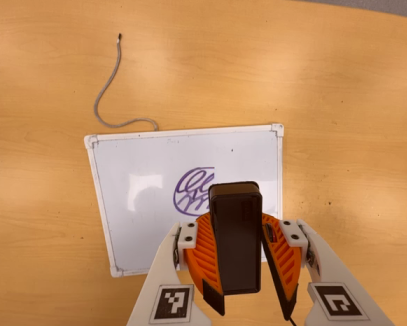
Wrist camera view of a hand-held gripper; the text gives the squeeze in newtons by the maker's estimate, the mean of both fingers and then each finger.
{"total": 10.7, "left": 10.9, "right": 10.4}